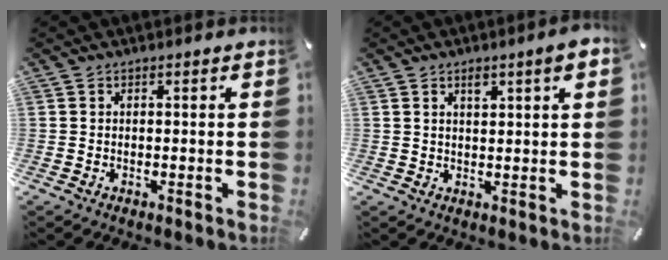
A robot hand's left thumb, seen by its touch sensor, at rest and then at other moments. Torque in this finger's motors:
{"motor_torque": [1.18, 0.95, 0.69, -0.59, 0.23]}